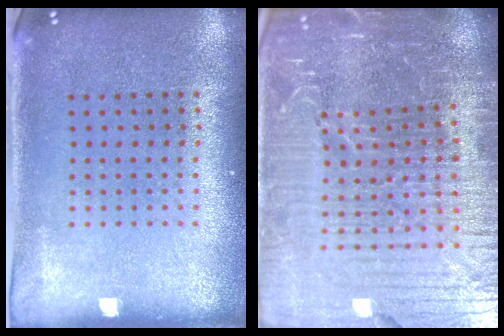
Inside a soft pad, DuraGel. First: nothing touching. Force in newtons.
{"total": 7.1, "press": 6.2, "slide": 3.5}